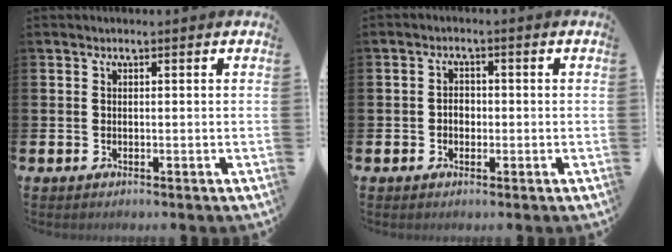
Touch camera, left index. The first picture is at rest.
{"total": 2.0, "force": [-0.3, 1.5, 1.2], "torque": [-0.011, 0.003, -0.011]}